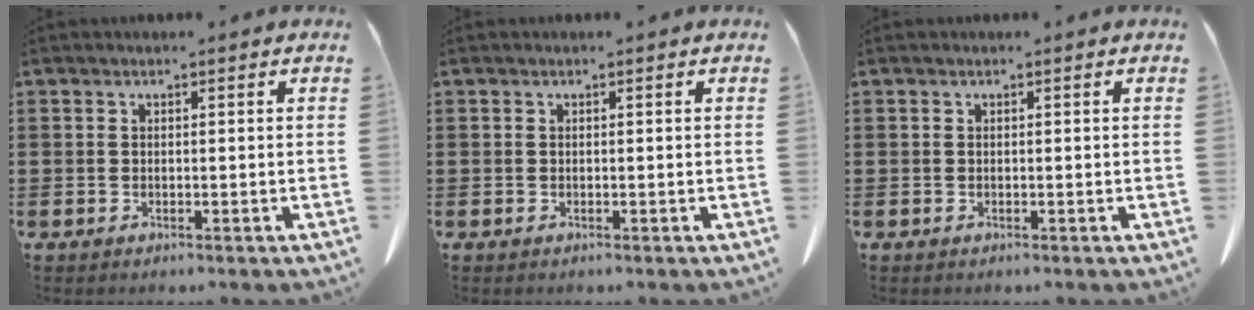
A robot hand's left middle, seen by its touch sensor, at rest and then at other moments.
{"total": 0.0}
{"total": 0.0}